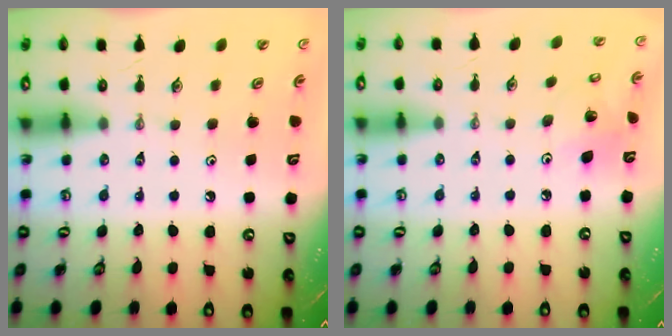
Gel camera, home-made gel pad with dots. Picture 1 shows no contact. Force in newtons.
{"total": 6.5, "press": 6.3, "slide": 1.8}